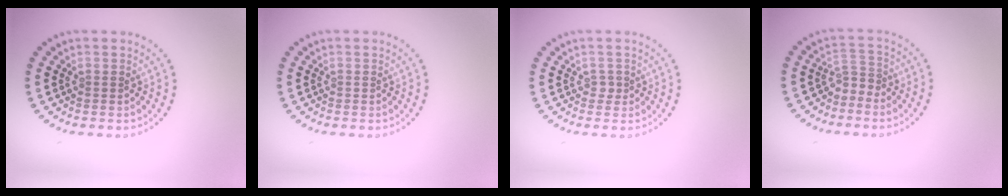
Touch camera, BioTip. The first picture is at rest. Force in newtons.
{"total": 0.0}
{"total": 0.6, "press": 0.5, "slide": 0.3}
{"total": 1.7, "press": 1.1, "slide": 1.3}